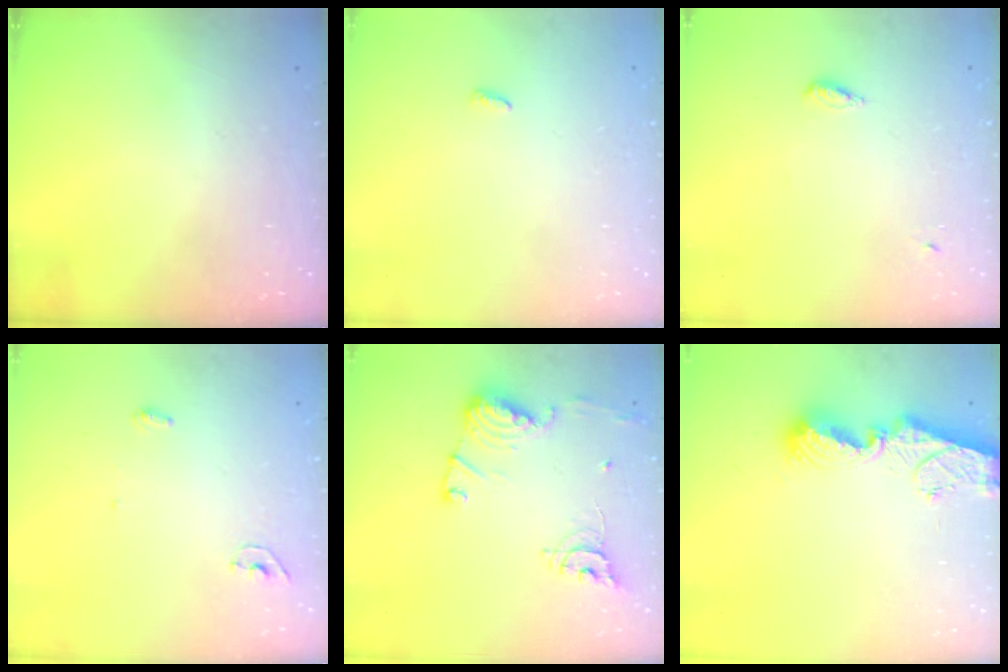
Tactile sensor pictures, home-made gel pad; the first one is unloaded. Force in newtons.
{"total": 2.4, "press": 2.4, "slide": 0.2}
{"total": 3.1, "press": 3.0, "slide": 0.7}
{"total": 6.4, "press": 4.1, "slide": 4.9}
{"total": 15.3, "press": 15.2, "slide": 1.4}
{"total": 9.2, "press": 9.2, "slide": 1.1}